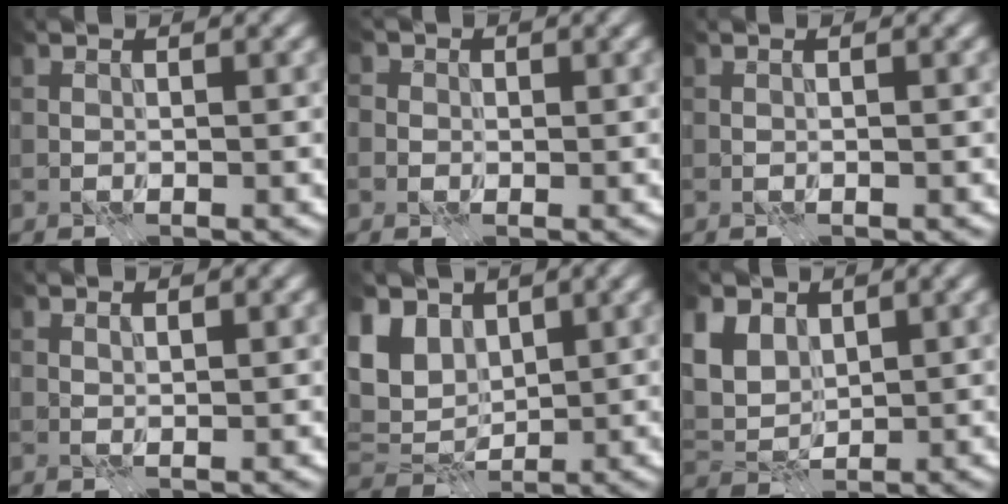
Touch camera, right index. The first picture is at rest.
{"total": 3.0, "force": [1.0, 2.6, 1.1], "torque": [0.001, 0.020, -0.008]}
{"total": 0.0}
{"total": 0.6, "force": [0.5, -0.3, 0.1], "torque": [-0.005, -0.002, 0.012]}
{"total": 5.2, "force": [2.5, 3.6, 2.9], "torque": [-0.072, 0.004, 0.043]}
{"total": 4.2, "force": [2.3, 2.7, 2.1], "torque": [-0.066, 0.003, 0.045]}